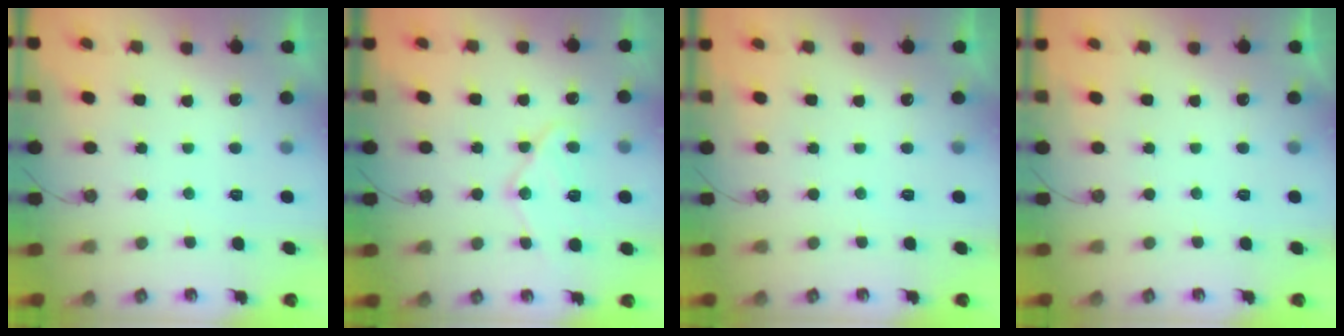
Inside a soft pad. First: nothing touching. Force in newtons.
{"total": 13.6, "press": 13.5, "slide": 1.5}
{"total": 0.0}
{"total": 0.0}